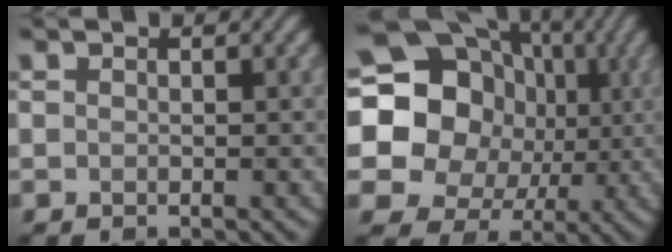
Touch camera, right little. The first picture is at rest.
{"total": 19.3, "force": [2.0, 17.3, 8.2], "torque": [-0.165, 0.030, -0.014]}